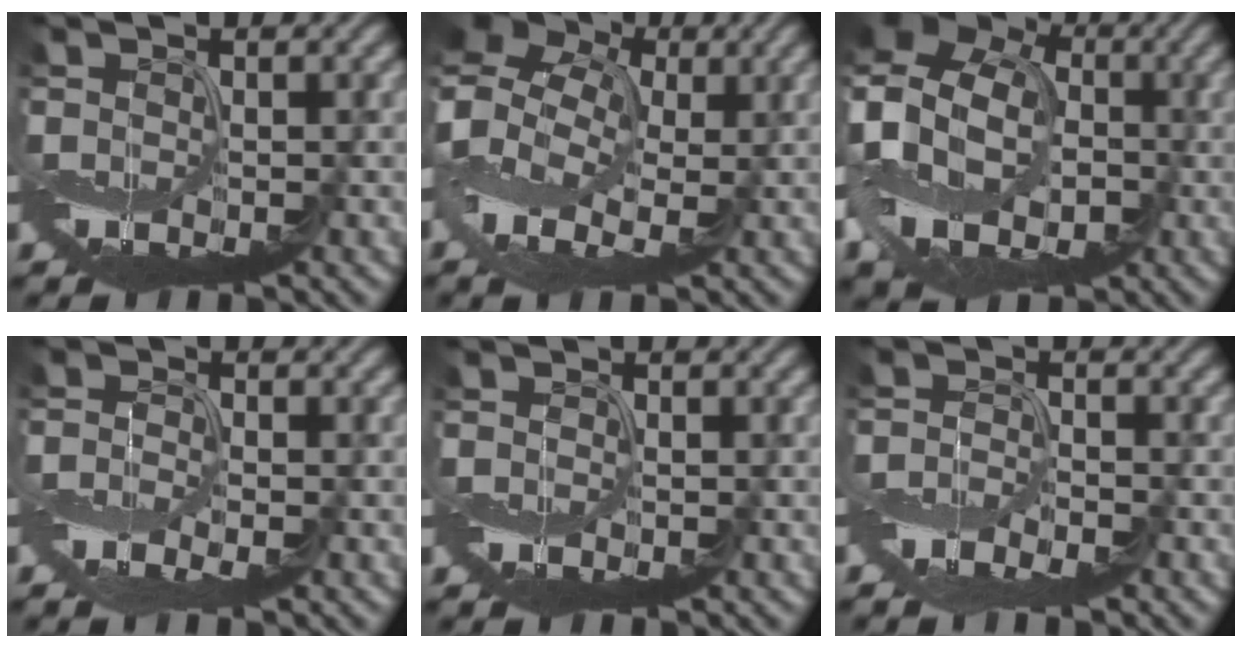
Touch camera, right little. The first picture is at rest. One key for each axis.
{"total": 9.3, "fx": 1.1, "fy": 6.6, "fz": 6.4, "tx": -0.159, "ty": 0.012, "tz": 0.019}
{"total": 16.0, "fx": -0.4, "fy": 13.3, "fz": 8.8, "tx": -0.222, "ty": 0.016, "tz": -0.039}
{"total": 2.0, "fx": -1.2, "fy": 0.9, "fz": 1.3, "tx": -0.033, "ty": -0.003, "tz": -0.030}
{"total": 0.0}
{"total": 2.8, "fx": -2.2, "fy": 1.1, "fz": 1.5, "tx": -0.032, "ty": -0.004, "tz": -0.050}